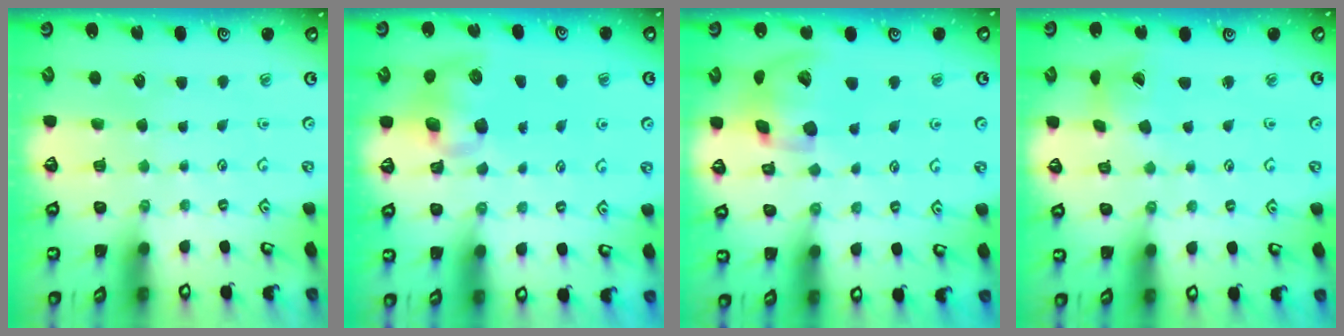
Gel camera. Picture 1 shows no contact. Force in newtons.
{"total": 7.7, "press": 7.6, "slide": 1.4}
{"total": 15.0, "press": 14.8, "slide": 2.3}
{"total": 4.1, "press": 4.1, "slide": 0.5}